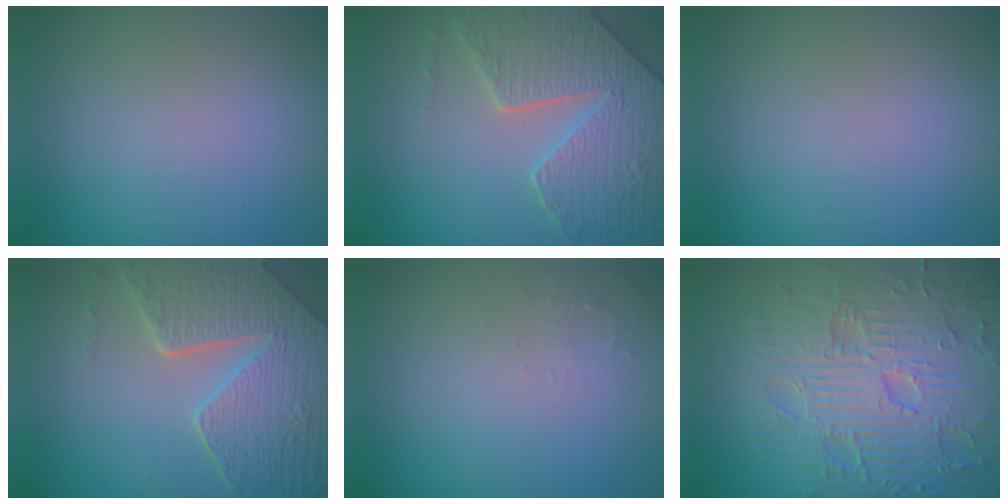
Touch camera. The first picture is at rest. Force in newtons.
{"total": 6.0, "press": 5.3, "slide": 2.9}
{"total": 0.0}
{"total": 8.2, "press": 5.9, "slide": 5.6}
{"total": 0.8, "press": 0.8, "slide": 0.3}
{"total": 9.4, "press": 6.8, "slide": 6.5}